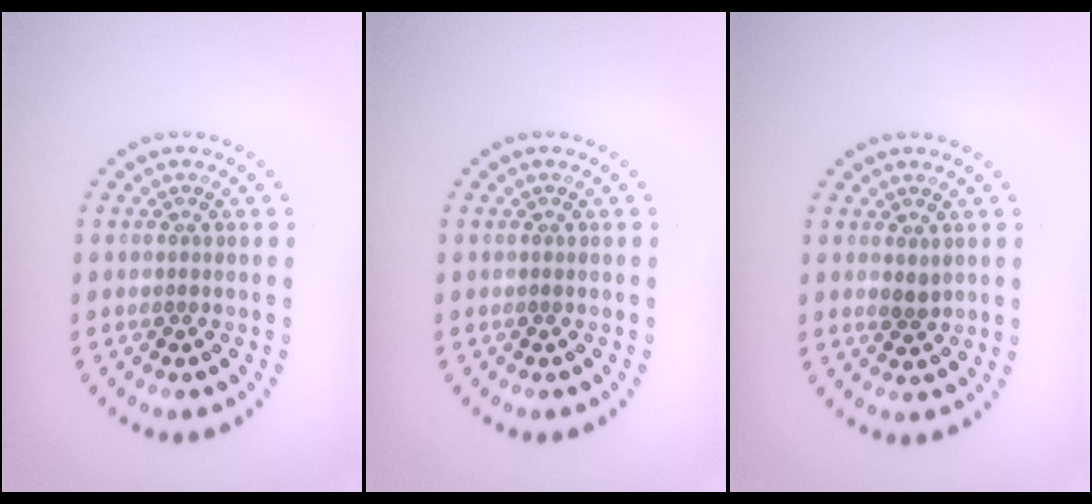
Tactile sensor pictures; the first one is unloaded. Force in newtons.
{"total": 0.0}
{"total": 0.9, "press": 0.8, "slide": 0.4}